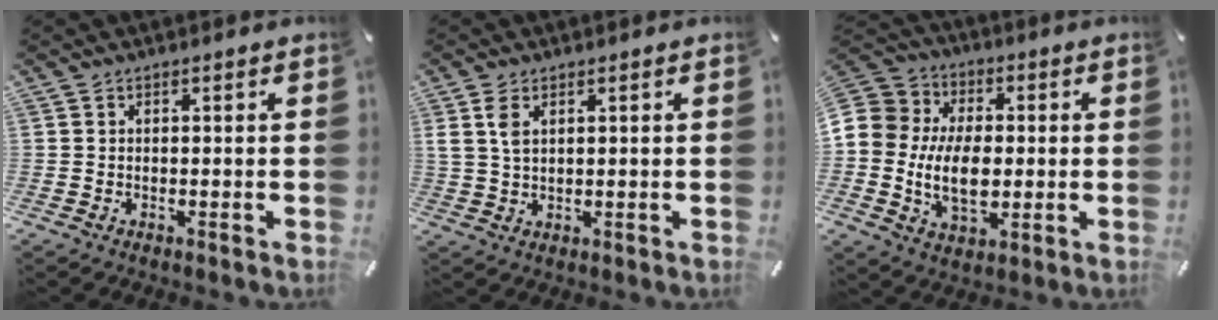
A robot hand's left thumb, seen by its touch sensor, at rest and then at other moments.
{"total": 3.6, "force": [1.5, 1.6, 2.9], "torque": [-0.070, 0.001, 0.022]}
{"total": 15.2, "force": [-2.0, 11.3, 9.9], "torque": [-0.210, 0.011, -0.036]}